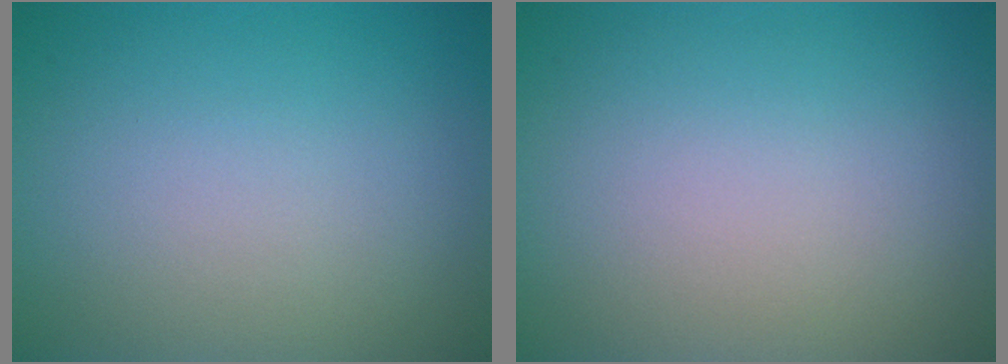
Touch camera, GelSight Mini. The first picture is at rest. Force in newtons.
{"total": 0.0}